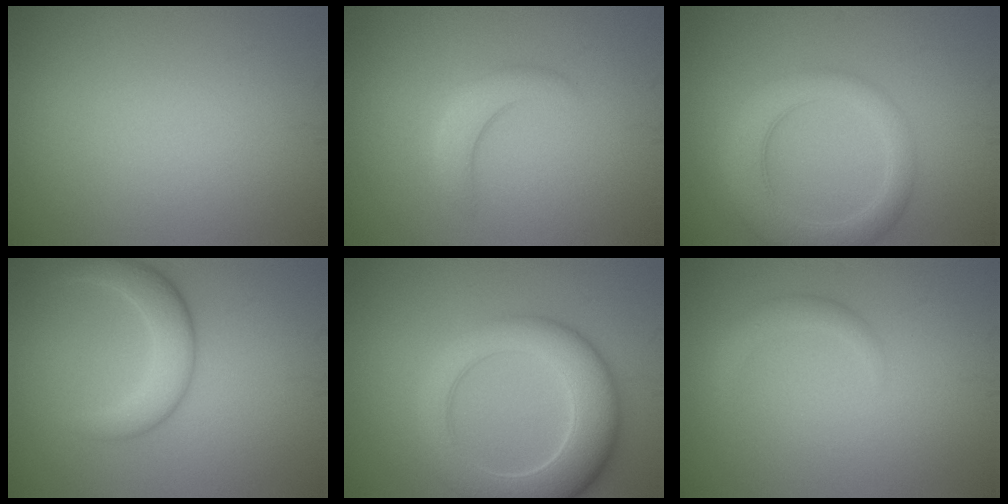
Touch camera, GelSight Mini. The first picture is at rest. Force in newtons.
{"total": 2.4, "press": 2.4, "slide": 0.3}
{"total": 4.9, "press": 4.9, "slide": 0.4}
{"total": 3.8, "press": 3.8, "slide": 0.2}
{"total": 8.0, "press": 7.9, "slide": 0.8}
{"total": 1.6, "press": 1.6, "slide": 0.0}